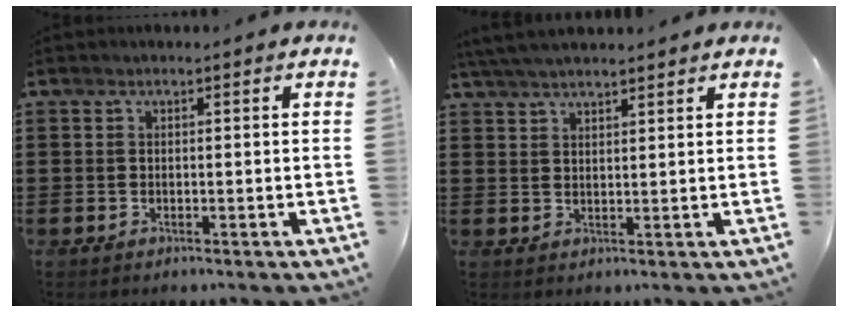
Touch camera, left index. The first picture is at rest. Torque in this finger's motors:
{"motor_torque": [0.66, -0.21, 0.50, 0.09]}